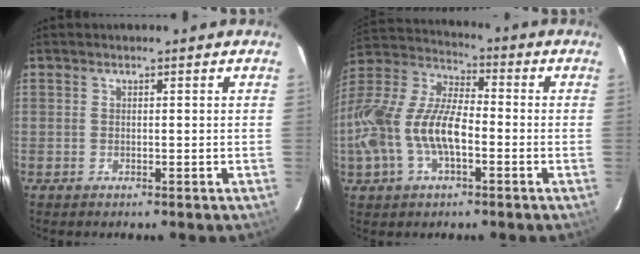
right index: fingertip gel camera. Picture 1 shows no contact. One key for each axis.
{"total": 18.5, "fx": -4.8, "fy": 9.2, "fz": 15.3, "tx": -0.321, "ty": 0.002, "tz": -0.093}